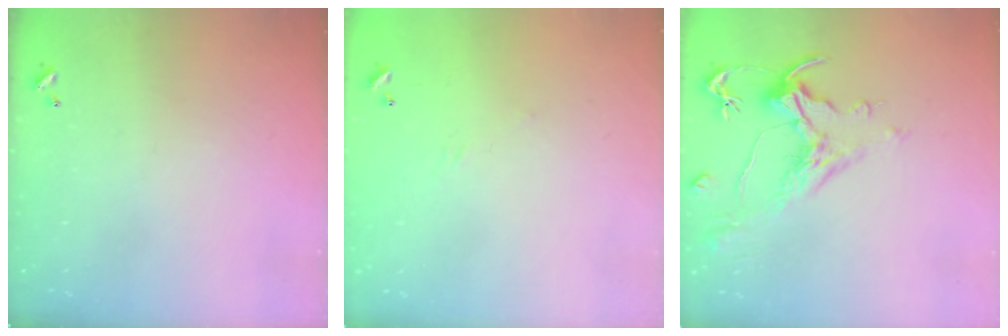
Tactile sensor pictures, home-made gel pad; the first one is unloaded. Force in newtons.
{"total": 6.1, "press": 6.0, "slide": 0.9}
{"total": 1.6, "press": 0.8, "slide": 1.4}